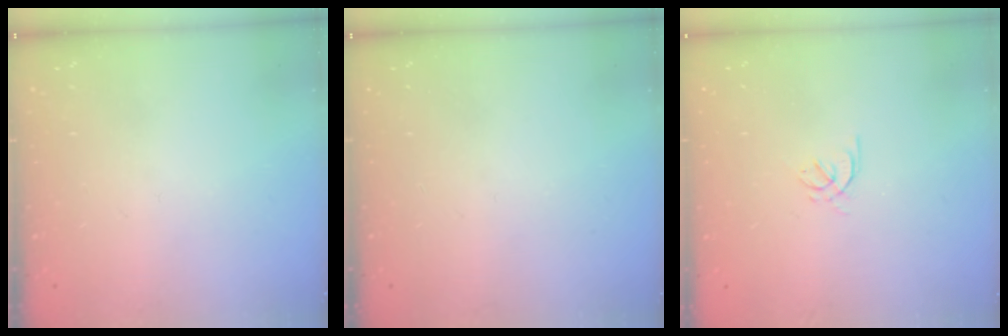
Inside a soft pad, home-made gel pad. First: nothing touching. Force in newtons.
{"total": 0.0}
{"total": 2.2, "press": 2.1, "slide": 0.7}